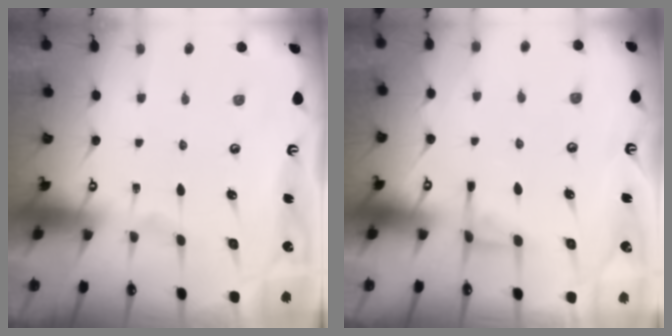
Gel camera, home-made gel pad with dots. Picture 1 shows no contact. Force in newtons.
{"total": 4.4, "press": 4.4, "slide": 0.7}